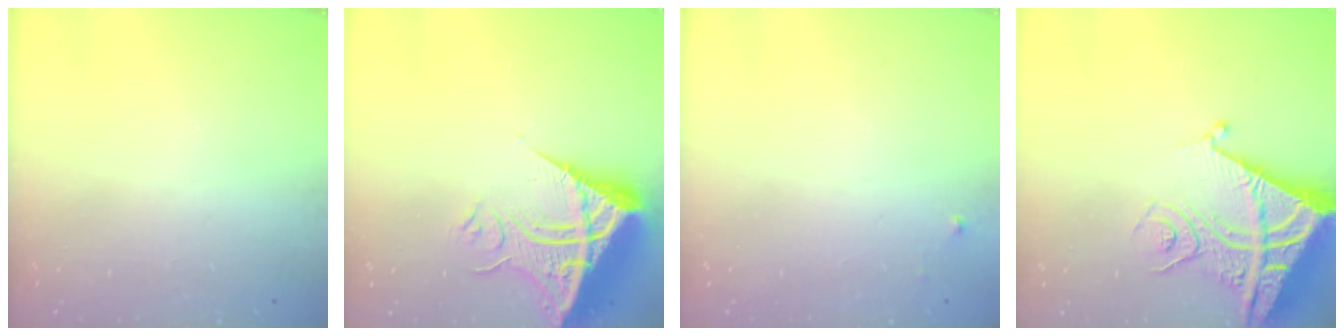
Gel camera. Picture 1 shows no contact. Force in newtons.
{"total": 13.2, "press": 13.1, "slide": 1.2}
{"total": 2.5, "press": 2.5, "slide": 0.4}
{"total": 11.4, "press": 11.3, "slide": 1.3}